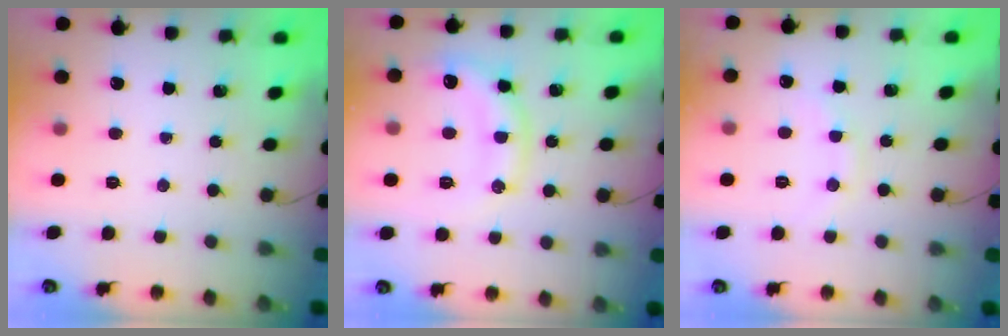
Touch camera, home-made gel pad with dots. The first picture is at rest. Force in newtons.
{"total": 11.5, "press": 11.5, "slide": 1.0}
{"total": 7.4, "press": 7.2, "slide": 1.6}